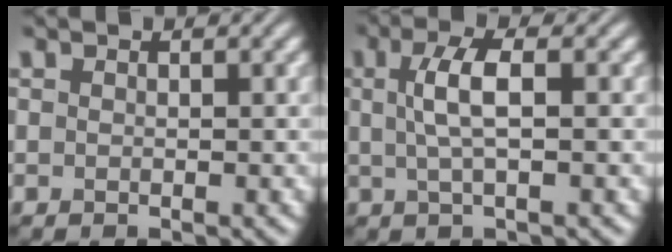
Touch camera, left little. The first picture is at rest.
{"total": 3.5, "force": [0.5, 0.9, 3.3], "torque": [-0.068, 0.006, 0.009]}